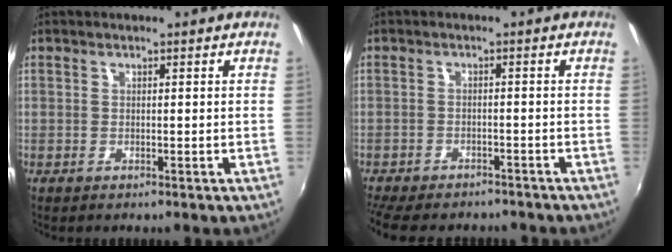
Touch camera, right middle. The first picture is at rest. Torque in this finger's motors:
{"motor_torque": [1.11, -1.03, 0.25, 0.12]}